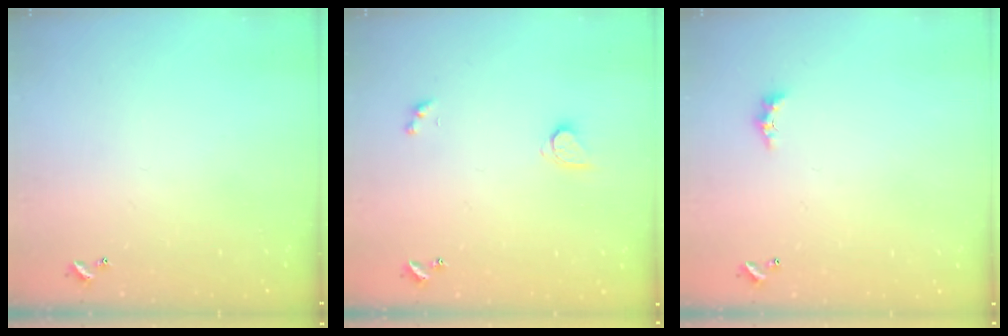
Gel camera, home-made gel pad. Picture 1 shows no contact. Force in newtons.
{"total": 2.6, "press": 2.6, "slide": 0.3}
{"total": 2.2, "press": 2.2, "slide": 0.6}